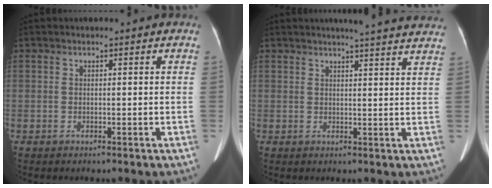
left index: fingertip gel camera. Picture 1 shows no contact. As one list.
[{"total": 13.4, "force": [12.5, 0.6, 5.0], "torque": [-0.059, -0.010, 0.134]}]